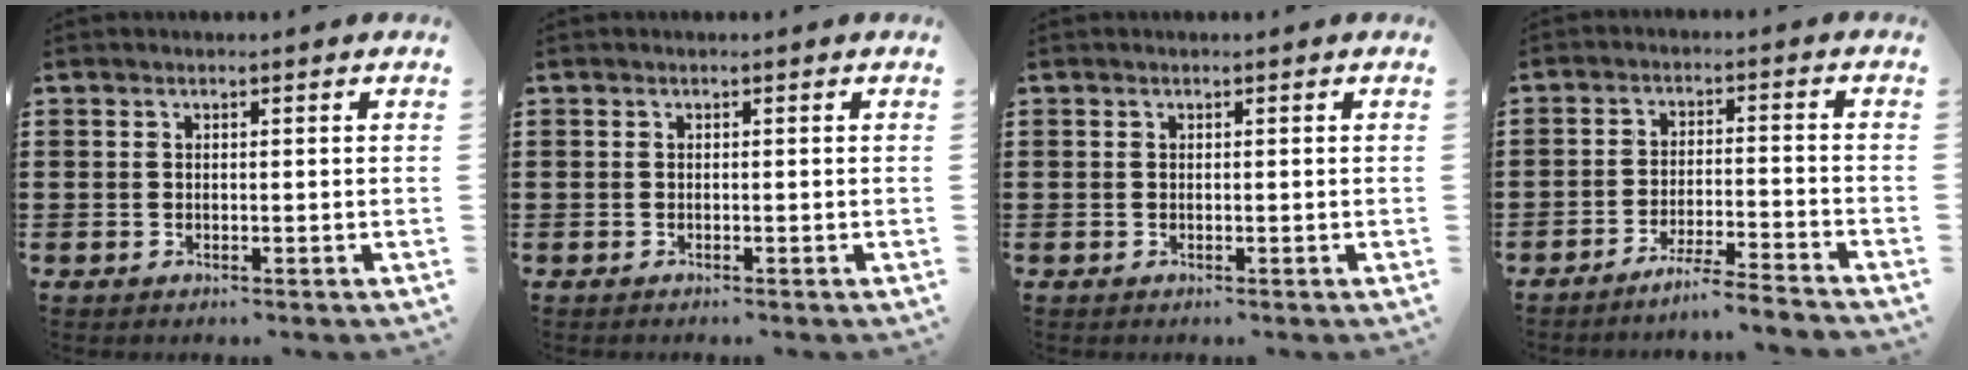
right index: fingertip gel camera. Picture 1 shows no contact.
{"total": 0.0}
{"total": 0.0}
{"total": 4.8, "force": [-4.4, -0.7, 1.7], "torque": [-0.035, -0.013, -0.088]}